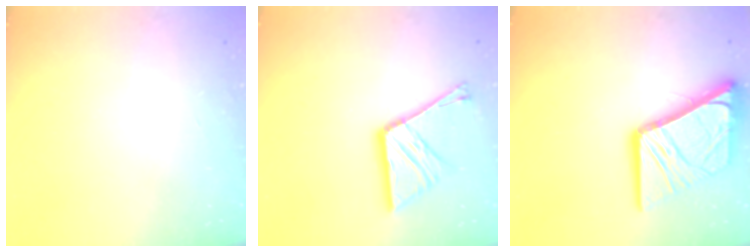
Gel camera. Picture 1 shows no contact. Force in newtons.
{"total": 13.9, "press": 13.8, "slide": 1.3}
{"total": 19.2, "press": 19.0, "slide": 2.4}